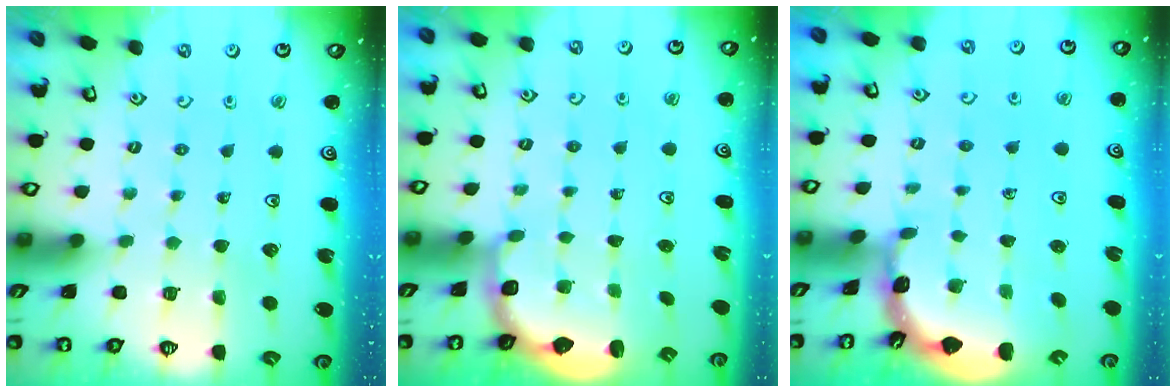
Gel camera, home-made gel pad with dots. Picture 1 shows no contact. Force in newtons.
{"total": 2.9, "press": 2.0, "slide": 2.1}
{"total": 1.8, "press": 1.8, "slide": 0.1}